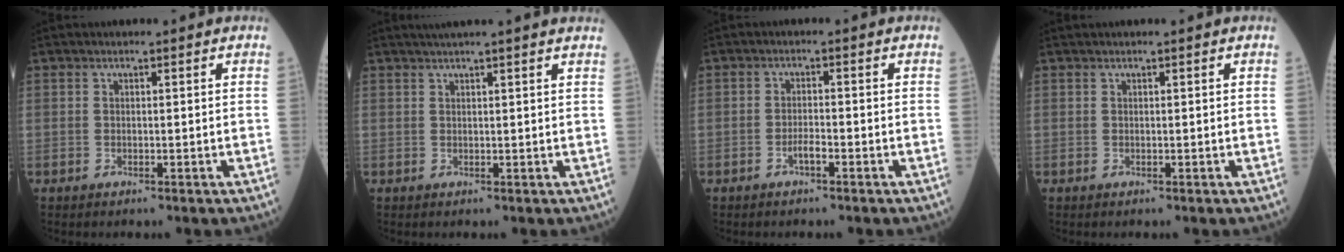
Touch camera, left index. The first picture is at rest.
{"total": 6.6, "force": [5.6, -0.7, 3.3], "torque": [-0.044, 0.028, 0.065]}
{"total": 1.8, "force": [-1.1, 0.2, 1.4], "torque": [-0.025, 0.002, -0.021]}
{"total": 0.0}